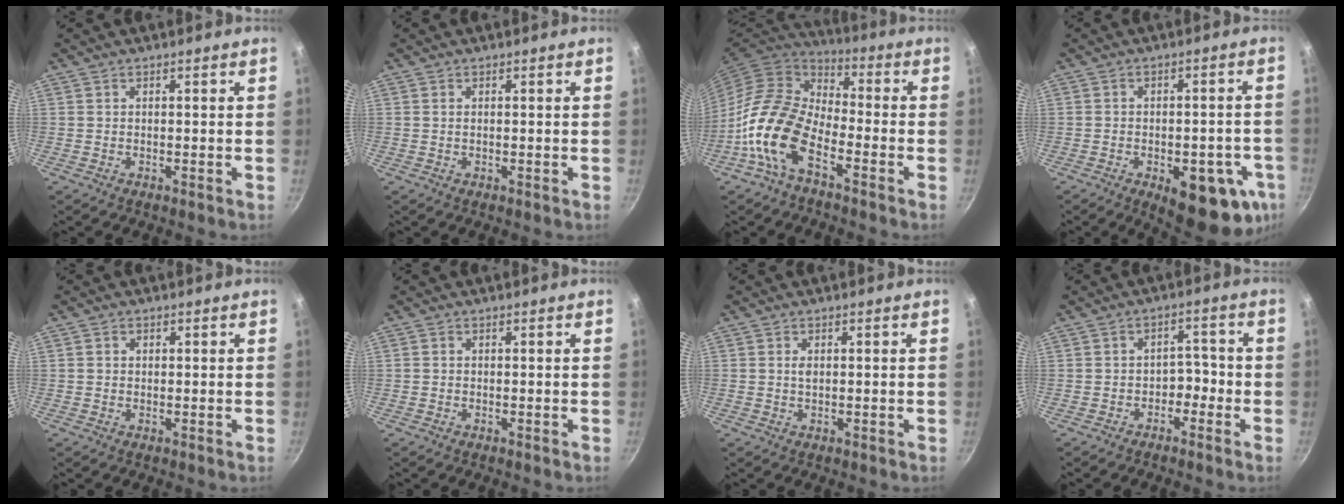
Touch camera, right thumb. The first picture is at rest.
{"total": 0.6, "force": [0.1, 0.3, 0.5], "torque": [-0.008, 0.001, 0.003]}
{"total": 14.9, "force": [-6.7, 7.9, 10.7], "torque": [-0.190, 0.051, -0.151]}
{"total": 16.2, "force": [-6.4, 7.5, 12.9], "torque": [-0.109, 0.008, -0.075]}
{"total": 1.1, "force": [0.3, 1.0, 0.4], "torque": [-0.005, 0.002, 0.003]}
{"total": 0.0}
{"total": 1.3, "force": [0.3, 0.8, 1.1], "torque": [-0.018, 0.000, 0.004]}
{"total": 3.7, "force": [-1.8, 2.5, 2.0], "torque": [0.004, 0.028, -0.030]}